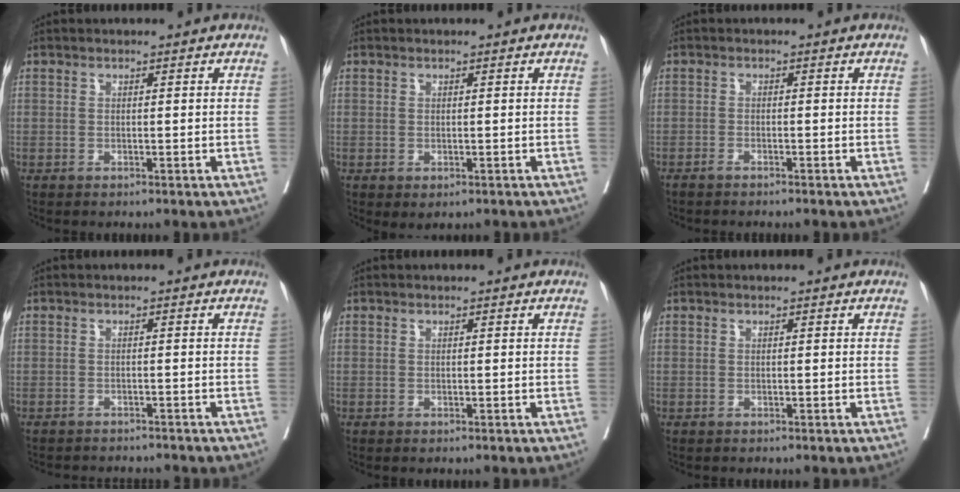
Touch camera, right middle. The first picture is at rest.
{"total": 1.1, "force": [-0.3, 0.6, 0.9], "torque": [-0.012, -0.004, 0.002]}
{"total": 2.2, "force": [-1.9, 0.1, 1.0], "torque": [-0.014, -0.001, -0.026]}
{"total": 6.2, "force": [-6.0, 1.1, 1.3], "torque": [-0.011, -0.008, -0.077]}
{"total": 0.0}
{"total": 0.0}